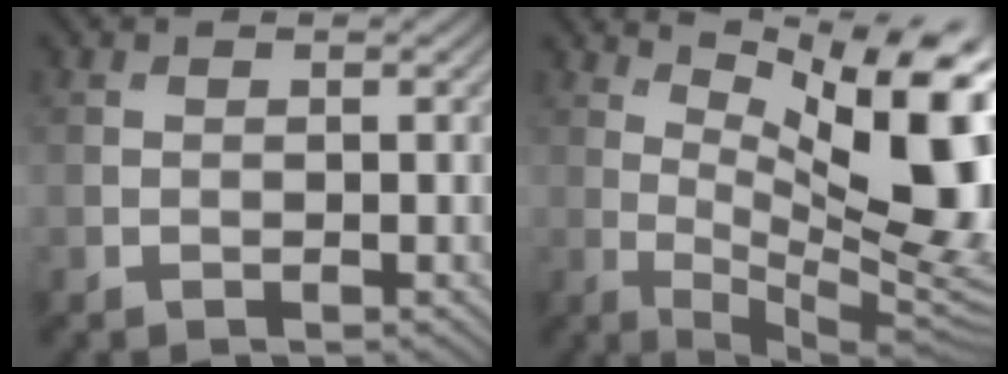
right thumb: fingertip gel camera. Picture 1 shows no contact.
{"total": 17.0, "force": [5.3, 5.9, 15.0], "torque": [-0.215, 0.015, 0.092]}